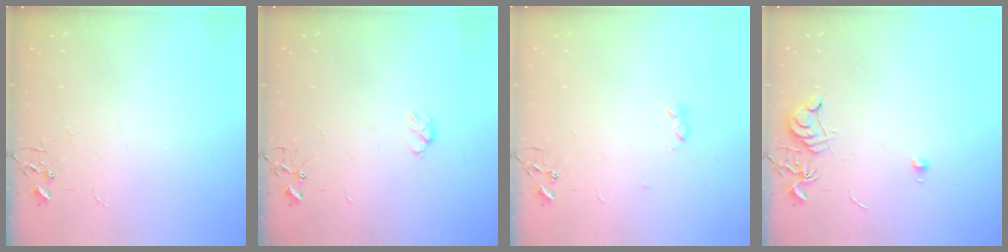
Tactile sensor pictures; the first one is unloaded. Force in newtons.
{"total": 4.5, "press": 4.4, "slide": 0.8}
{"total": 2.8, "press": 2.7, "slide": 0.5}
{"total": 7.8, "press": 7.8, "slide": 0.7}